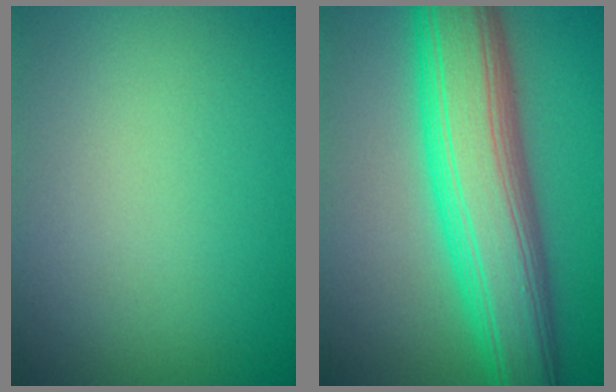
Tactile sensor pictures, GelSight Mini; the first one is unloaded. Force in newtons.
{"total": 11.4, "press": 11.4, "slide": 0.3}